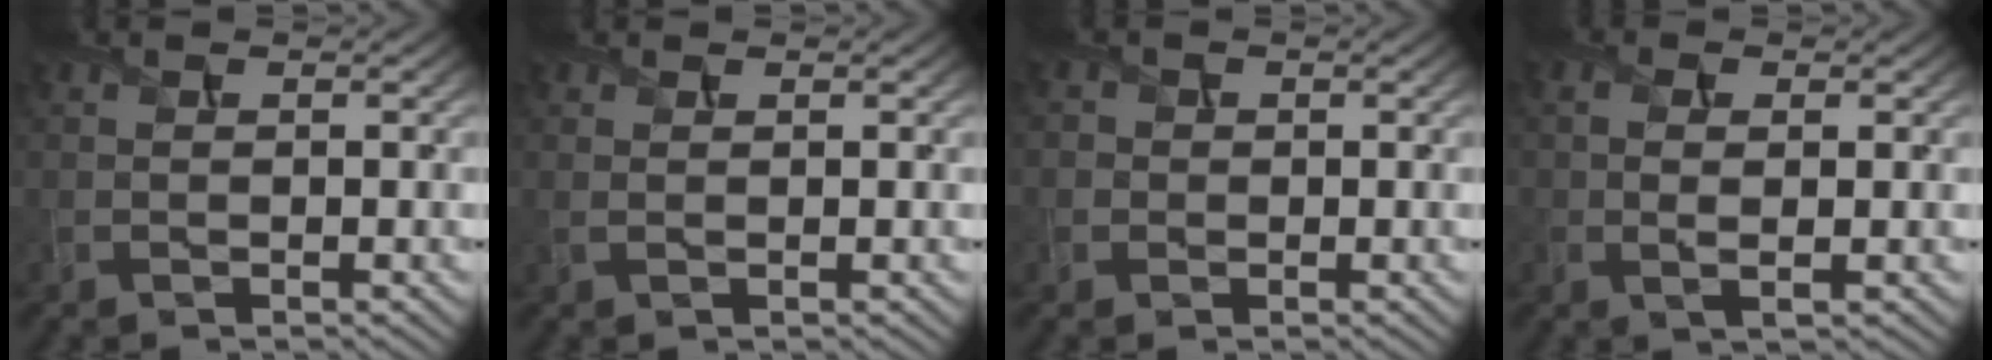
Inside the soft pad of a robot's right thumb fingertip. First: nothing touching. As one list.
[{"total": 0.6, "force": [0.3, 0.1, 0.6], "torque": [-0.015, 0.000, 0.005]}, {"total": 2.0, "force": [0.0, 2.0, 0.3], "torque": [-0.006, 0.001, -0.012]}, {"total": 2.4, "force": [0.1, 1.2, 2.1], "torque": [-0.048, -0.007, 0.005]}]